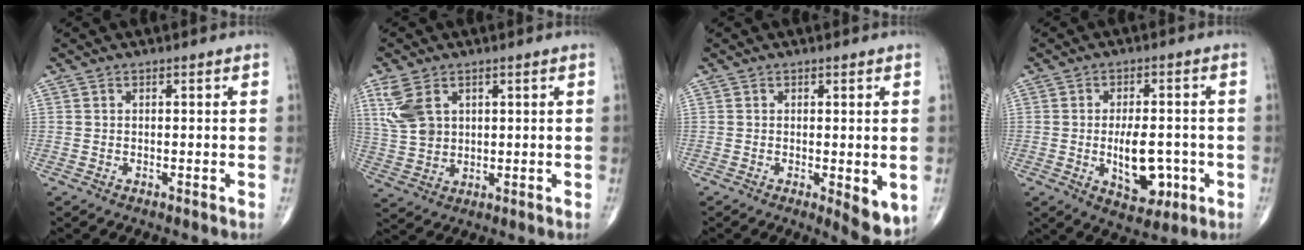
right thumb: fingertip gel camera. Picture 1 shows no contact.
{"total": 7.9, "force": [3.2, 5.2, 5.0], "torque": [-0.105, -0.006, 0.076]}
{"total": 5.6, "force": [-1.0, 2.0, 5.1], "torque": [-0.061, -0.016, -0.011]}
{"total": 9.8, "force": [-2.0, 5.2, 8.0], "torque": [-0.100, 0.003, -0.019]}